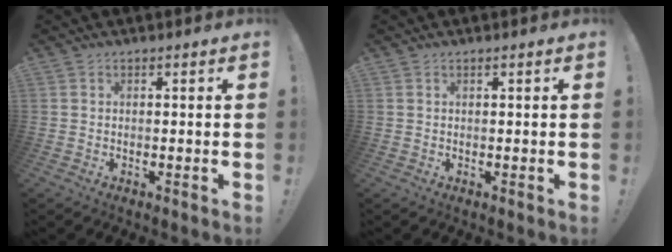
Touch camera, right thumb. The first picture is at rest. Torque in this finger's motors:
{"motor_torque": [-0.09, -0.02, -0.01, -0.20, 0.07]}